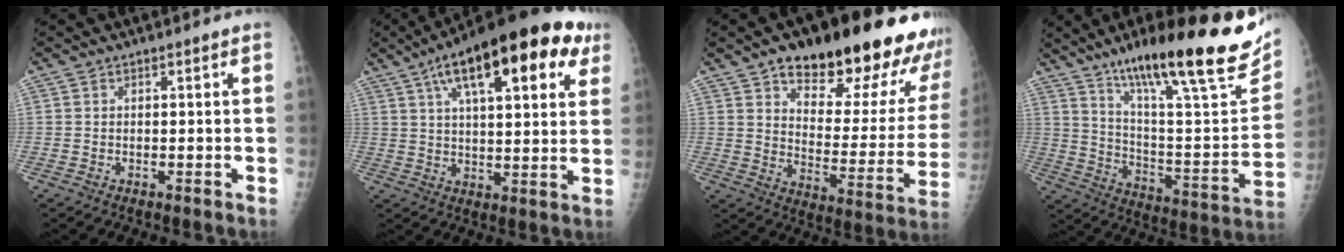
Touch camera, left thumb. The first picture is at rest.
{"total": 21.0, "force": [10.1, 7.2, 16.9], "torque": [-0.235, 0.001, 0.147]}
{"total": 26.3, "force": [19.0, 9.2, 15.5], "torque": [-0.164, -0.088, 0.258]}
{"total": 30.1, "force": [18.7, 6.2, 22.8], "torque": [-0.320, -0.054, 0.296]}